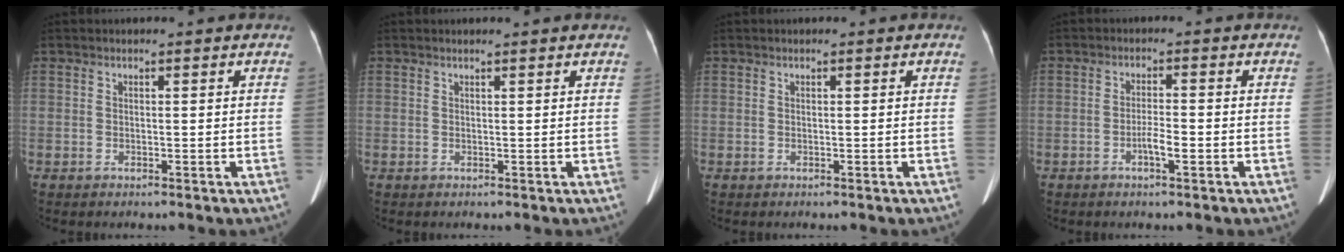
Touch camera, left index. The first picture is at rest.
{"total": 1.0, "force": [1.0, 0.2, 0.2], "torque": [-0.013, 0.015, 0.014]}
{"total": 0.0}
{"total": 2.7, "force": [-1.2, 0.4, 2.4], "torque": [-0.043, 0.001, -0.021]}